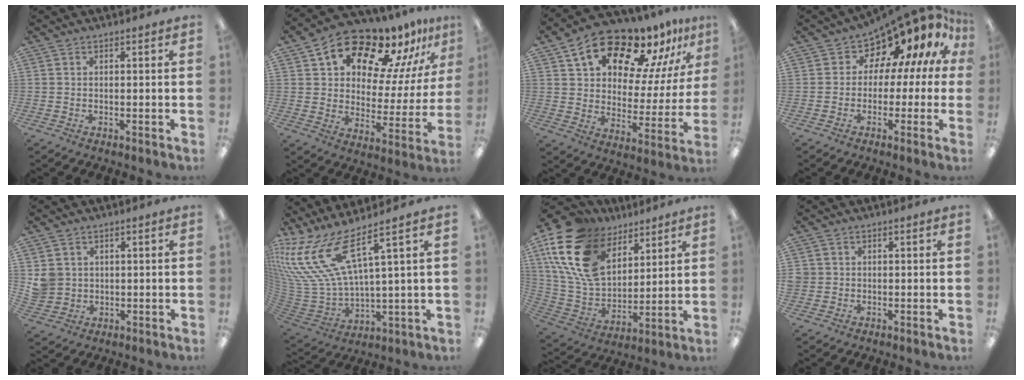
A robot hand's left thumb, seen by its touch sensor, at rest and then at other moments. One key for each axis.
{"total": 15.9, "fx": 12.3, "fy": 7.2, "fz": 7.0, "tx": -0.124, "ty": -0.091, "tz": 0.209}
{"total": 17.3, "fx": 13.4, "fy": 7.5, "fz": 8.0, "tx": -0.136, "ty": -0.095, "tz": 0.228}
{"total": 9.3, "fx": 7.4, "fy": 4.5, "fz": 3.4, "tx": -0.065, "ty": -0.074, "tz": 0.132}
{"total": 4.4, "fx": 1.1, "fy": 4.2, "fz": 0.6, "tx": -0.015, "ty": 0.008, "tz": 0.023}
{"total": 17.9, "fx": 8.8, "fy": 7.7, "fz": 13.5, "tx": -0.318, "ty": -0.055, "tz": 0.151}
{"total": 20.6, "fx": 10.4, "fy": 13.1, "fz": 12.0, "tx": -0.286, "ty": -0.043, "tz": 0.191}
{"total": 1.8, "fx": 0.3, "fy": 1.8, "fz": 0.3, "tx": -0.007, "ty": 0.001, "tz": 0.005}